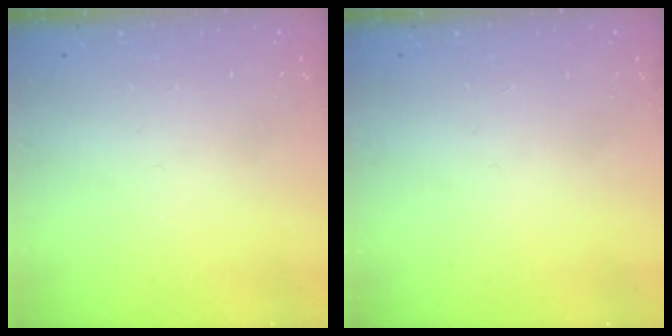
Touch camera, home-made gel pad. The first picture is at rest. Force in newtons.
{"total": 0.0}